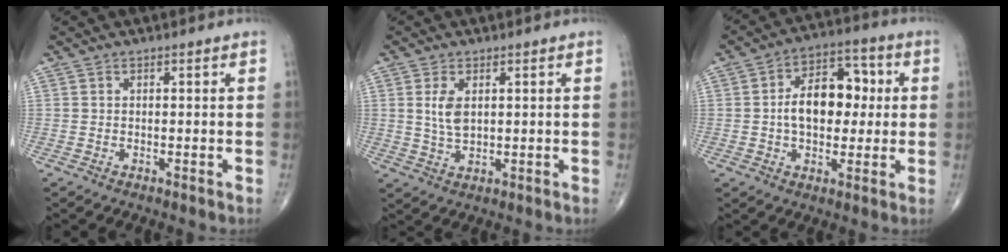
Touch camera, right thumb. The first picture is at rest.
{"total": 4.9, "force": [1.2, 2.6, 4.0], "torque": [-0.079, -0.007, 0.029]}
{"total": 12.9, "force": [0.6, 8.2, 9.9], "torque": [-0.120, 0.026, 0.004]}